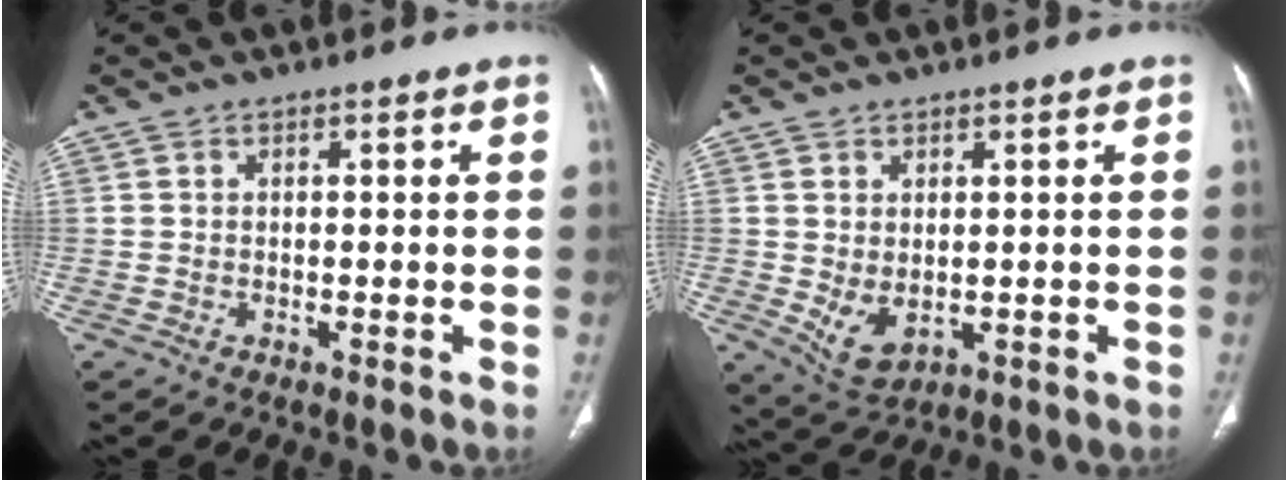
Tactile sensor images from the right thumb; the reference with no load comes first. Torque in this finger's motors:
{"motor_torque": [-0.33, 0.51, -0.22, 0.15, 0.16]}